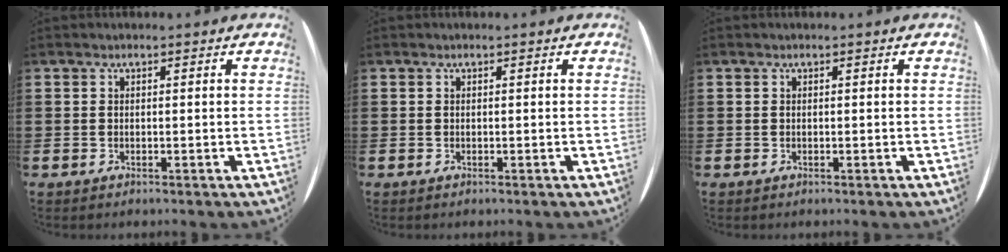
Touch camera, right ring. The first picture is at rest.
{"total": 0.0}
{"total": 0.0}